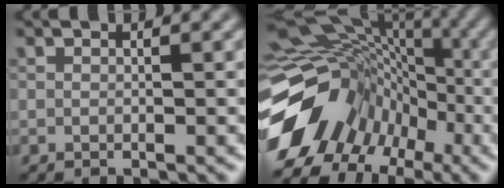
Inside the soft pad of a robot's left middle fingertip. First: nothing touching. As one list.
[{"total": 16.2, "force": [-7.6, 12.4, 7.1], "torque": [-0.143, -0.009, -0.107]}]